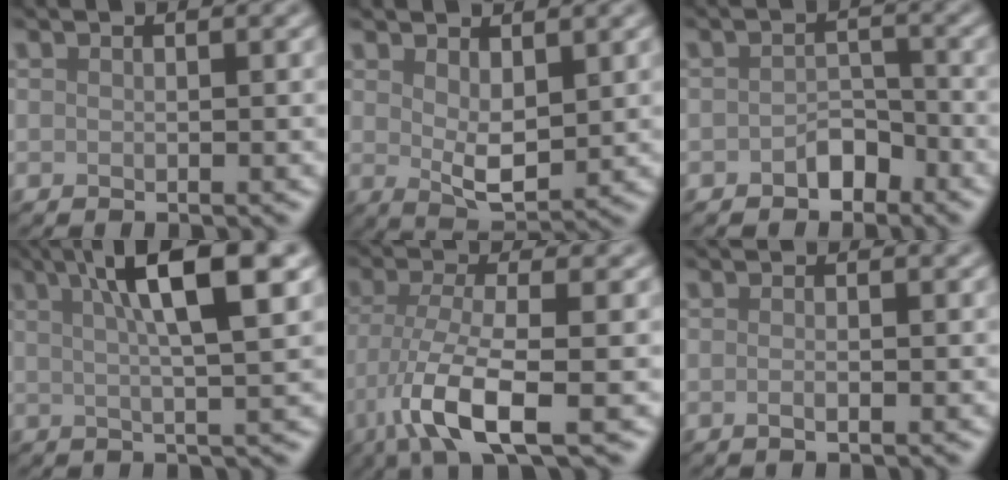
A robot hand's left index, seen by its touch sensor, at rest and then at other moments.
{"total": 3.6, "force": [1.3, 1.6, 2.9], "torque": [-0.057, -0.008, 0.030]}
{"total": 2.1, "force": [-1.3, 1.4, 1.0], "torque": [-0.016, 0.007, -0.024]}
{"total": 8.7, "force": [3.6, 1.8, 7.7], "torque": [-0.089, 0.021, 0.046]}
{"total": 6.4, "force": [-2.5, 1.6, 5.7], "torque": [-0.115, -0.011, -0.055]}
{"total": 1.1, "force": [-0.2, 0.4, 1.0], "torque": [-0.012, -0.007, -0.009]}